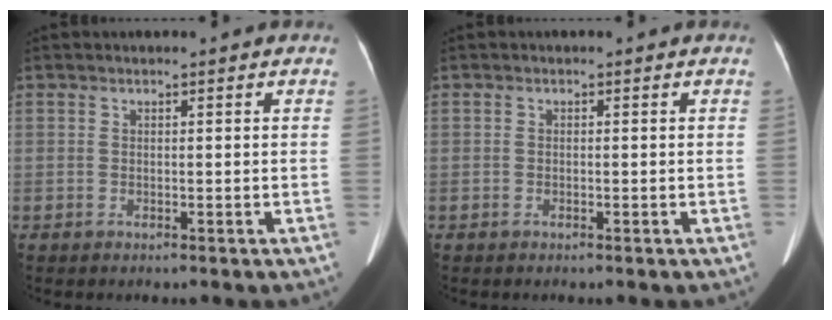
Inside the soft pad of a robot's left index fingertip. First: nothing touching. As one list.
[{"total": 0.0}]